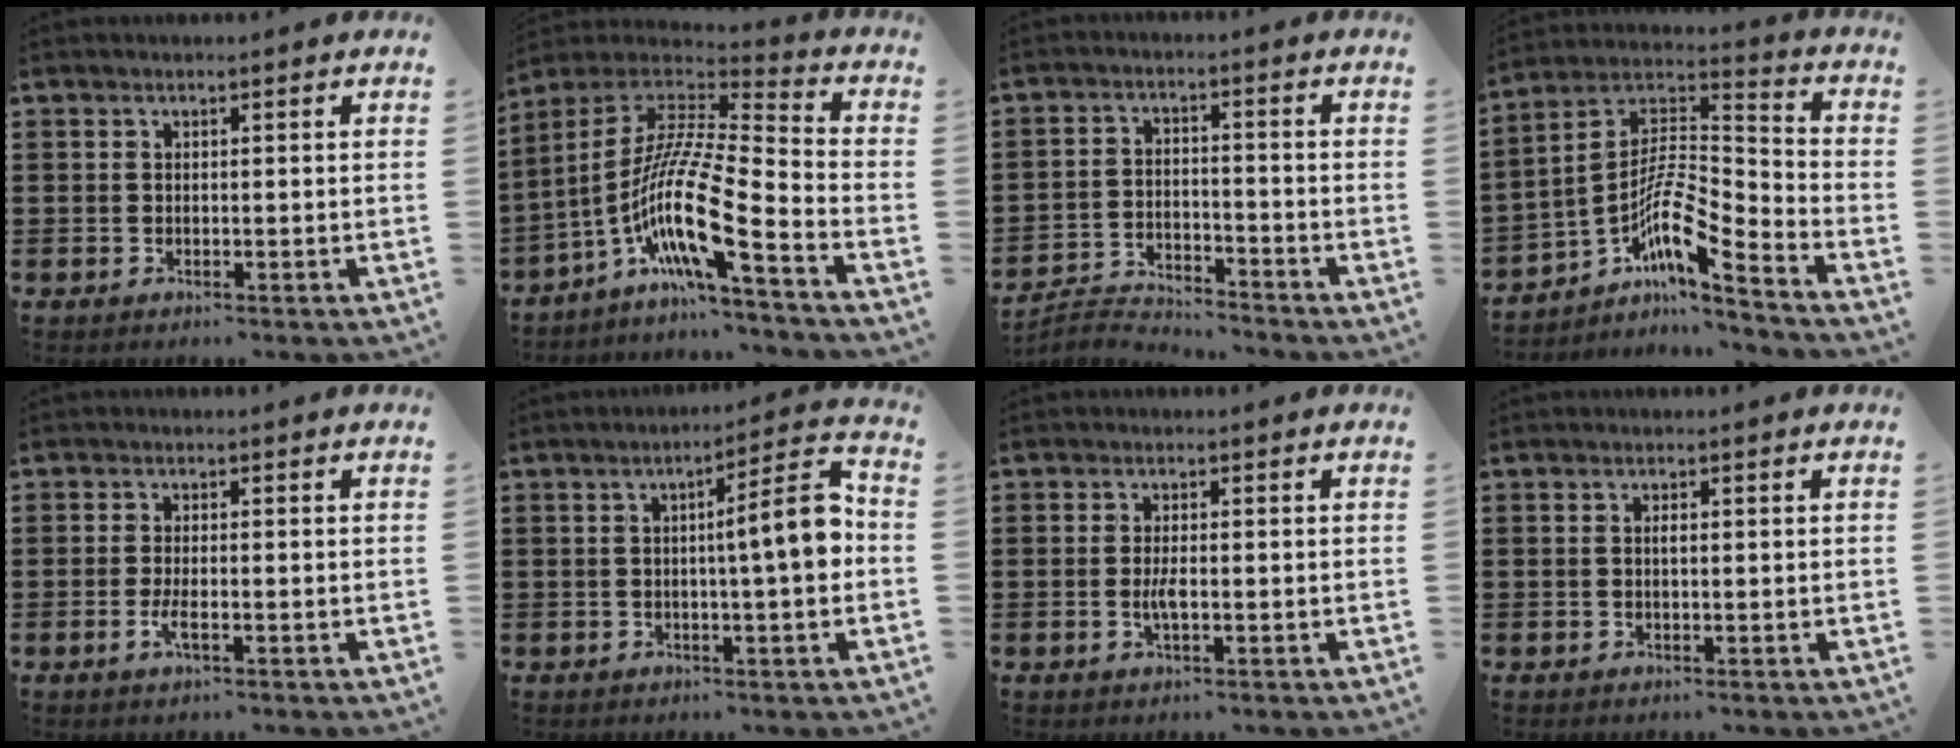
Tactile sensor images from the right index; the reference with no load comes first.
{"total": 14.5, "force": [-7.2, 2.0, 12.4], "torque": [-0.275, -0.026, -0.150]}
{"total": 3.6, "force": [-3.6, 0.3, 0.2], "torque": [-0.018, 0.004, -0.079]}
{"total": 9.2, "force": [-5.1, 1.6, 7.5], "torque": [-0.155, -0.022, -0.106]}
{"total": 2.5, "force": [-1.0, 0.4, 2.2], "torque": [-0.053, -0.009, -0.021]}
{"total": 8.1, "force": [0.1, 0.8, 8.0], "torque": [-0.118, -0.010, -0.007]}
{"total": 2.6, "force": [-0.6, 0.5, 2.4], "torque": [-0.051, -0.006, -0.013]}
{"total": 0.9, "force": [0.1, 0.3, 0.8], "torque": [-0.016, -0.002, 0.002]}